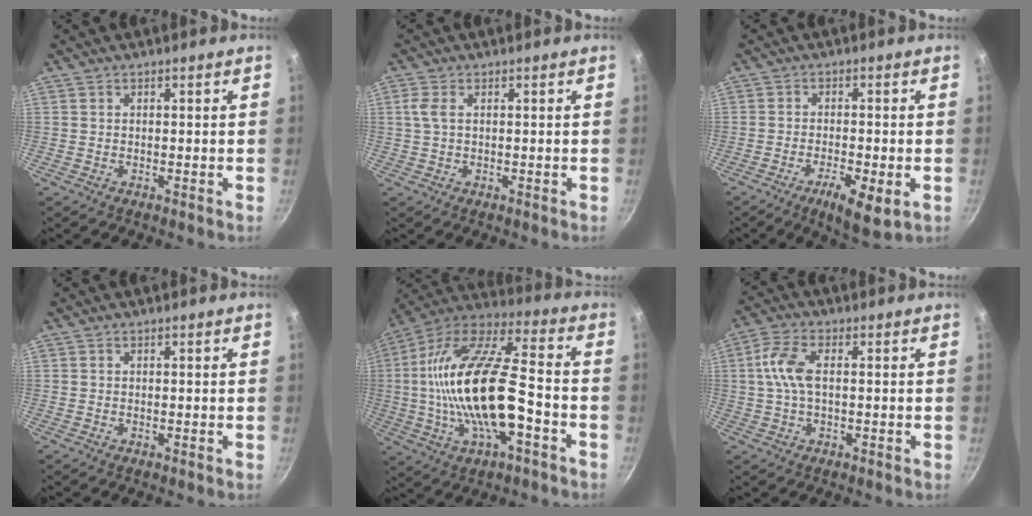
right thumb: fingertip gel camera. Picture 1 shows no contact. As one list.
[{"total": 2.6, "force": [0.6, 1.3, 2.2], "torque": [-0.050, 0.004, 0.011]}, {"total": 7.7, "force": [-3.0, 2.2, 6.7], "torque": [-0.115, 0.007, -0.043]}, {"total": 0.0}, {"total": 24.6, "force": [-4.2, 9.9, 22.1], "torque": [-0.416, 0.032, -0.084]}, {"total": 6.7, "force": [0.5, 3.2, 5.9], "torque": [-0.131, 0.015, 0.003]}]